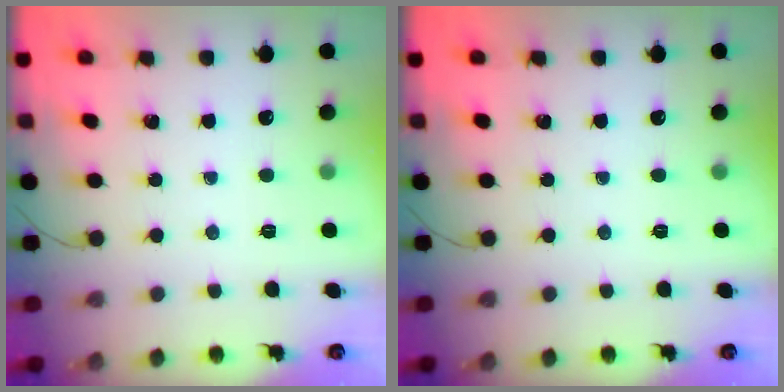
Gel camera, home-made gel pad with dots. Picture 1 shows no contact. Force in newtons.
{"total": 0.0}